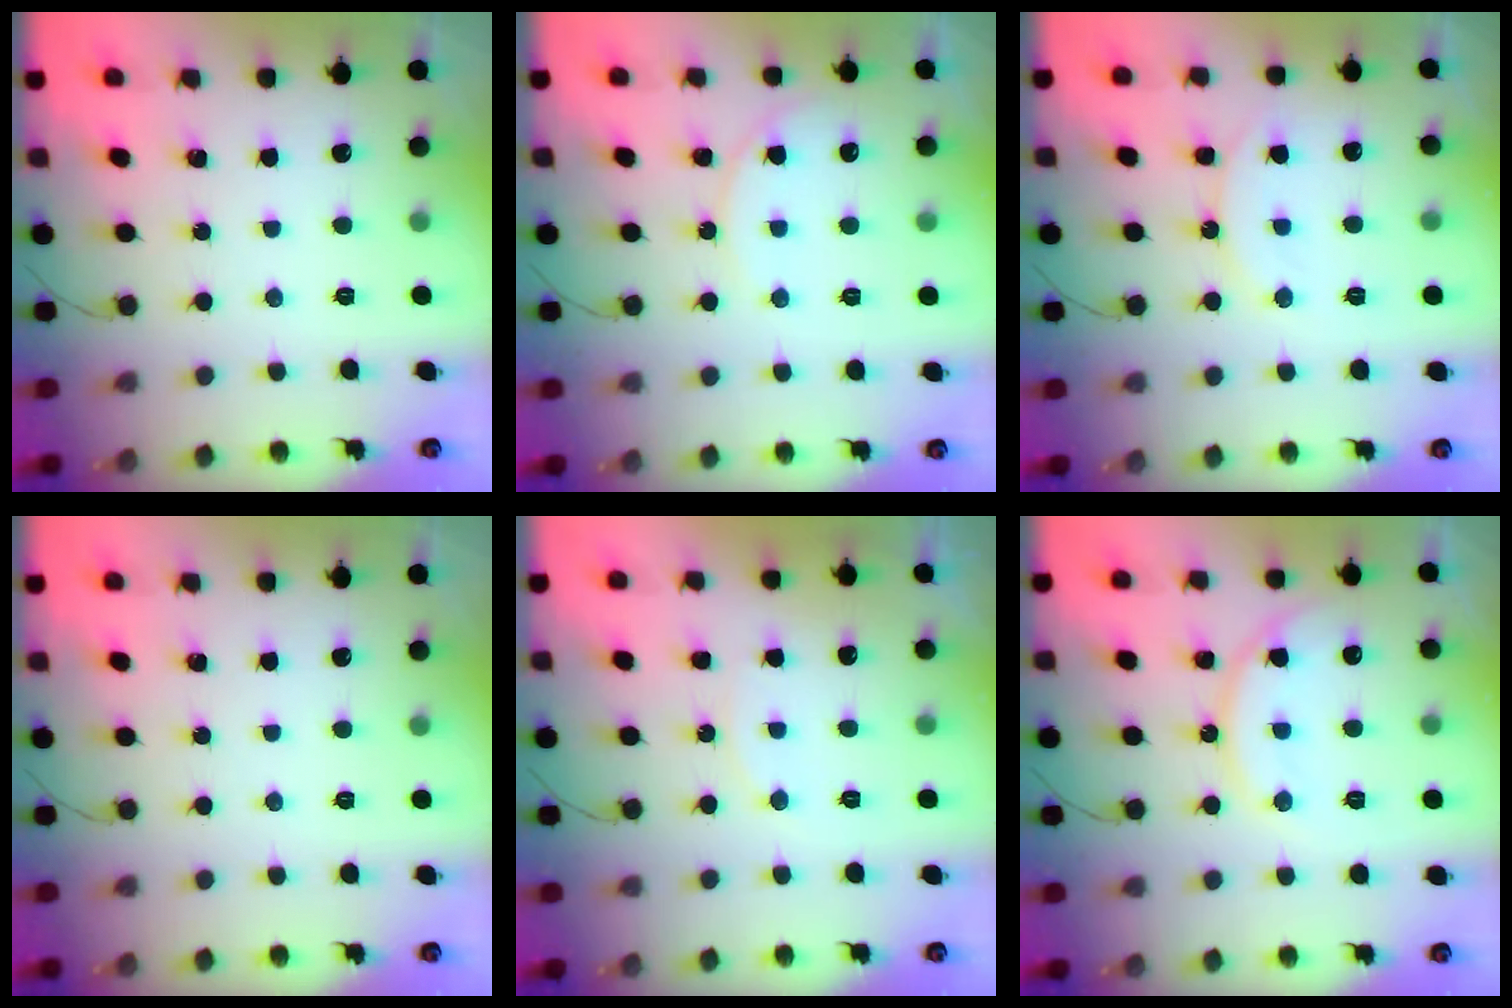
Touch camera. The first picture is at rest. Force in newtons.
{"total": 8.6, "press": 8.6, "slide": 0.4}
{"total": 9.8, "press": 9.7, "slide": 0.9}
{"total": 0.0}
{"total": 5.6, "press": 5.6, "slide": 0.7}
{"total": 12.4, "press": 12.4, "slide": 0.7}